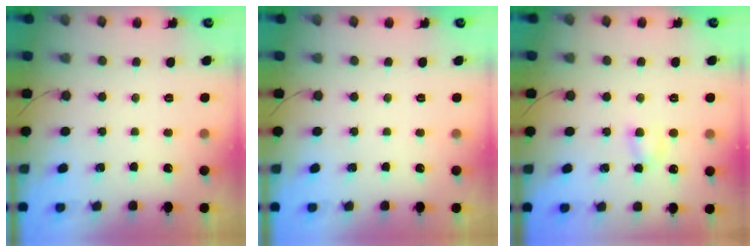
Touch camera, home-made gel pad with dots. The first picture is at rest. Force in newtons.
{"total": 0.0}
{"total": 4.2, "press": 4.0, "slide": 1.1}